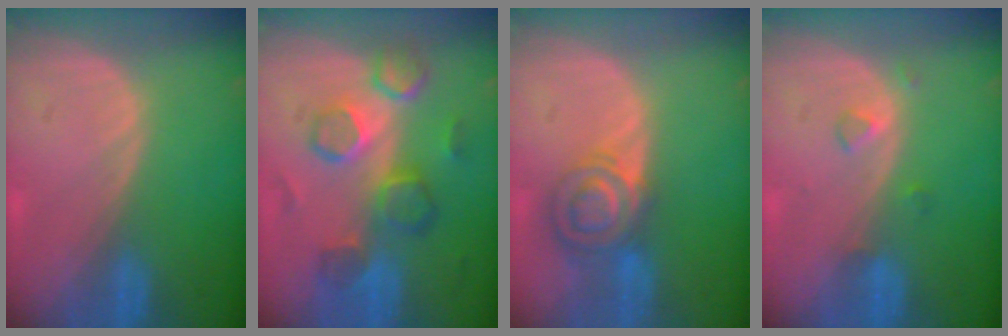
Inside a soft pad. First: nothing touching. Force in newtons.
{"total": 9.0, "press": 8.6, "slide": 2.8}
{"total": 7.3, "press": 6.1, "slide": 4.0}
{"total": 1.8, "press": 1.8, "slide": 0.1}